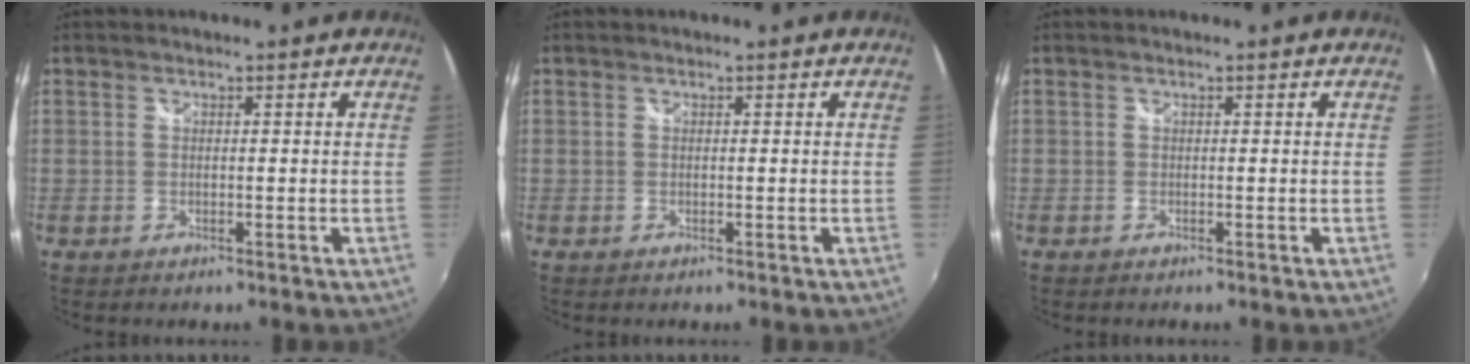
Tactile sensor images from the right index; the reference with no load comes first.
{"total": 0.0}
{"total": 1.9, "force": [0.2, -1.8, -0.7], "torque": [0.018, -0.011, 0.003]}